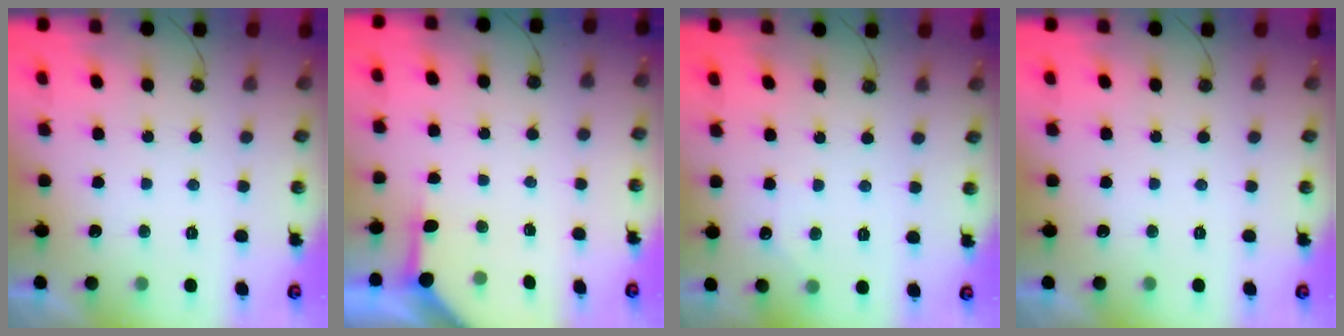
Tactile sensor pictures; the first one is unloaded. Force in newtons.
{"total": 4.0, "press": 3.9, "slide": 0.5}
{"total": 2.7, "press": 2.6, "slide": 0.4}
{"total": 0.0}